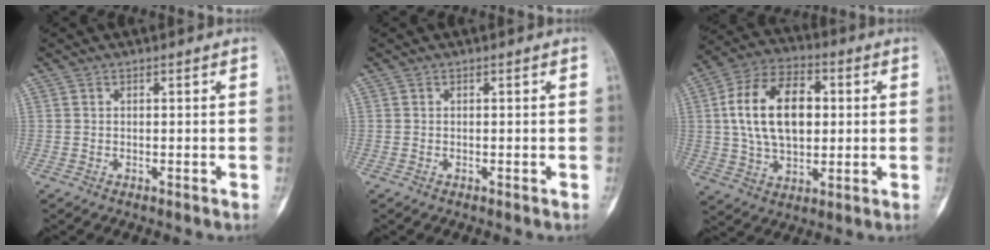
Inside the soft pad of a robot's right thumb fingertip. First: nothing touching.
{"total": 0.0}
{"total": 17.0, "force": [2.2, 10.6, 13.2], "torque": [-0.210, 0.011, 0.037]}